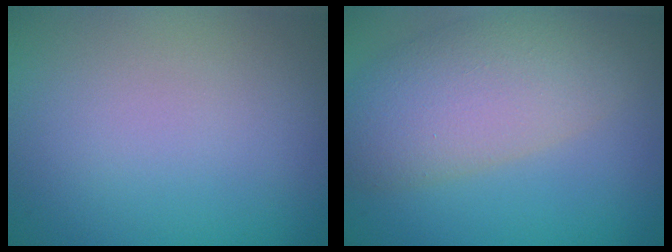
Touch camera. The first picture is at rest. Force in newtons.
{"total": 7.2, "press": 7.2, "slide": 0.5}